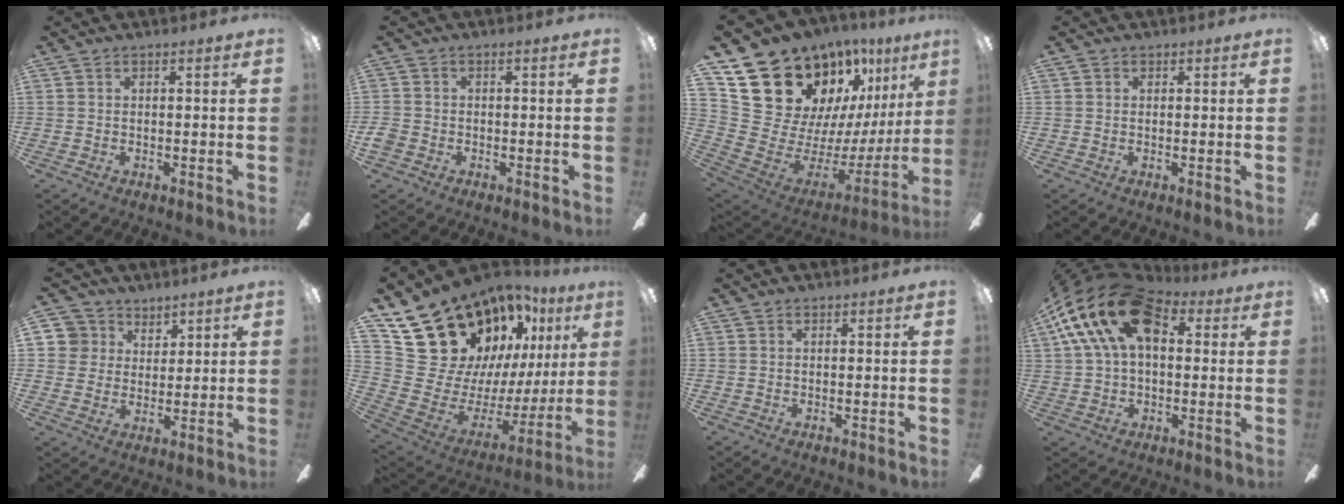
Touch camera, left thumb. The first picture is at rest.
{"total": 2.3, "force": [-1.1, 1.6, 1.2], "torque": [-0.025, 0.004, -0.021]}
{"total": 22.4, "force": [15.6, 13.3, 9.0], "torque": [-0.149, -0.127, 0.326]}
{"total": 0.6, "force": [0.2, 0.6, 0.1], "torque": [-0.002, 0.004, 0.003]}
{"total": 7.1, "force": [4.7, 5.4, 0.0], "torque": [-0.018, -0.022, 0.092]}
{"total": 23.2, "force": [17.6, 13.1, 7.4], "torque": [-0.115, -0.138, 0.362]}
{"total": 0.0}
{"total": 19.6, "force": [7.3, 11.5, 14.1], "torque": [-0.283, -0.017, 0.125]}